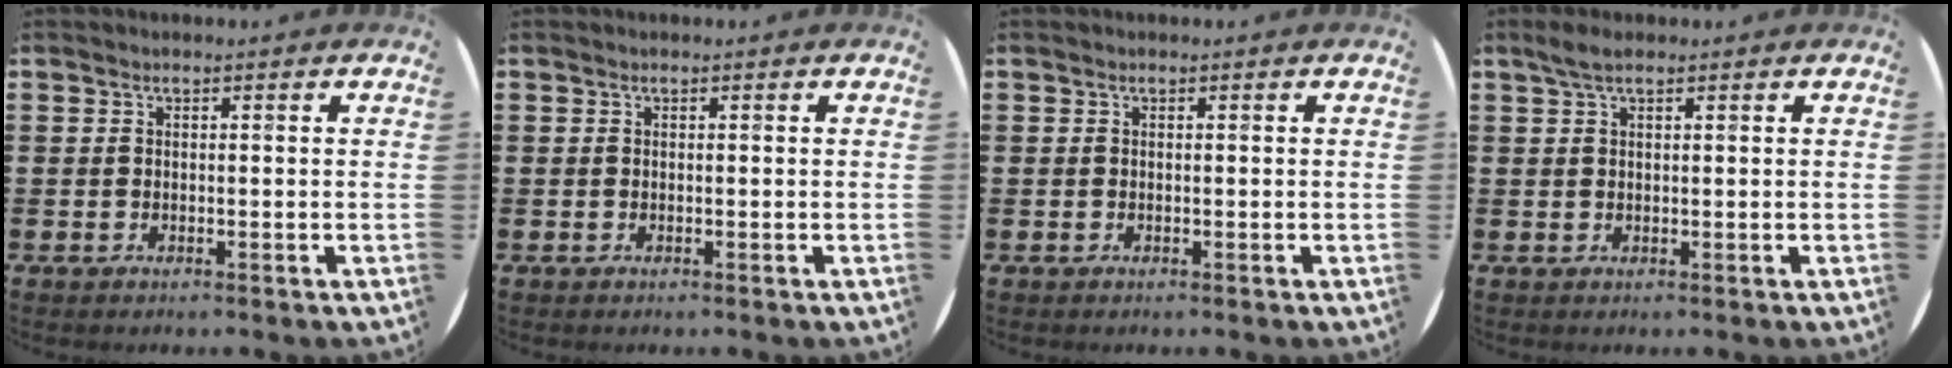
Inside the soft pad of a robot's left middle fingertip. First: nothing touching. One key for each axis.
{"total": 0.0}
{"total": 0.0}
{"total": 1.9, "fx": 1.3, "fy": 0.4, "fz": 1.2, "tx": -0.026, "ty": 0.004, "tz": 0.023}